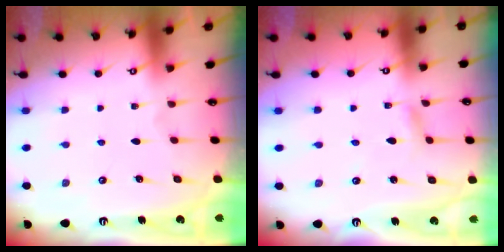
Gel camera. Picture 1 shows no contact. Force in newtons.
{"total": 2.5, "press": 2.5, "slide": 0.2}